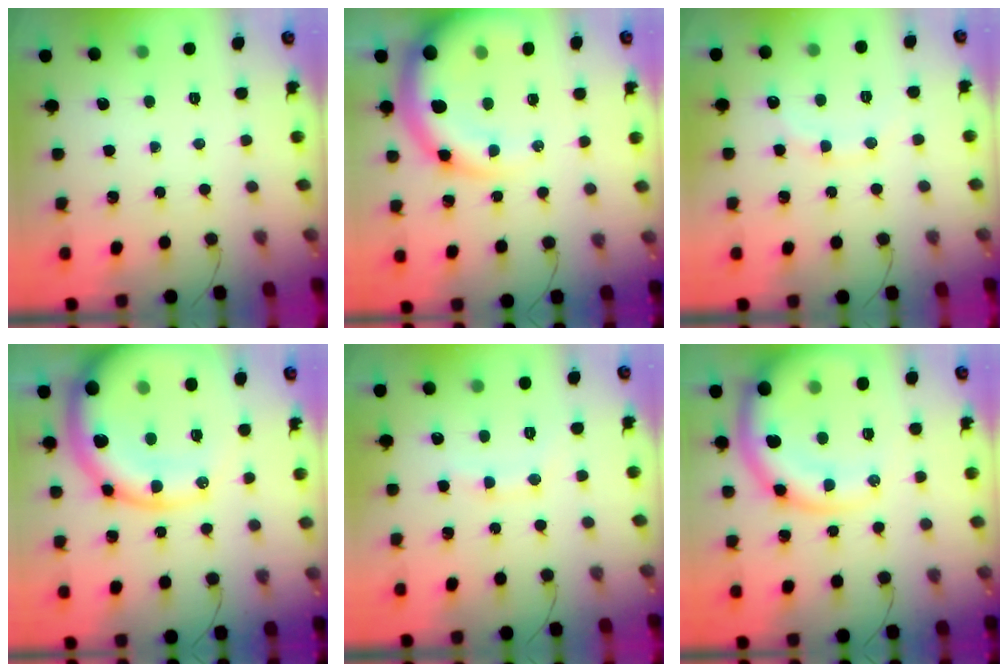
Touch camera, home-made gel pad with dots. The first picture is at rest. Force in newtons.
{"total": 12.8, "press": 12.4, "slide": 3.3}
{"total": 7.1, "press": 6.8, "slide": 1.8}
{"total": 28.5, "press": 27.8, "slide": 6.0}
{"total": 6.4, "press": 6.1, "slide": 1.8}
{"total": 13.9, "press": 13.3, "slide": 3.9}